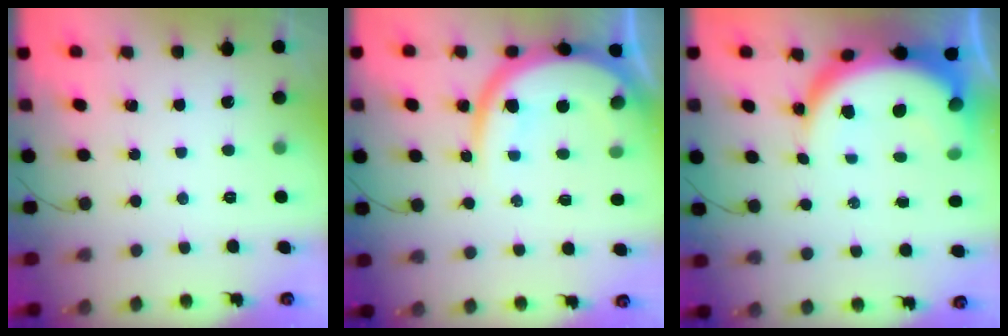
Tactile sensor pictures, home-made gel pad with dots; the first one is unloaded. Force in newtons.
{"total": 15.4, "press": 15.3, "slide": 0.8}
{"total": 13.2, "press": 13.1, "slide": 1.4}